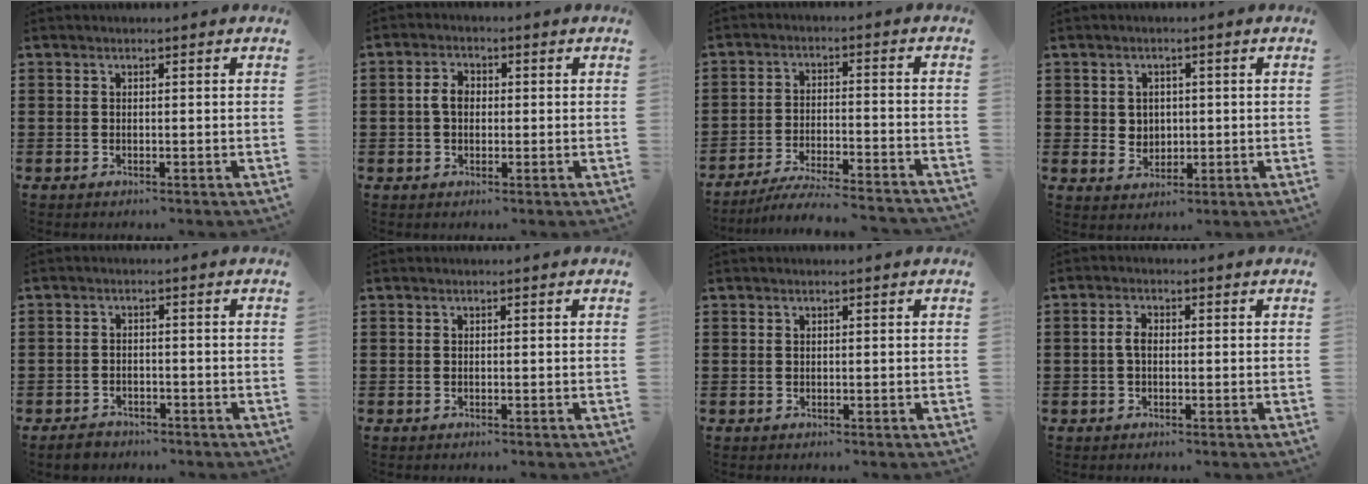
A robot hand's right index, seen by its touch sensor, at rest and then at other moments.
{"total": 3.3, "force": [0.0, 2.2, 2.4], "torque": [-0.057, 0.006, -0.005]}
{"total": 5.5, "force": [-5.3, -0.2, 1.7], "torque": [-0.036, -0.011, -0.105]}
{"total": 2.6, "force": [0.9, 2.4, 0.6], "torque": [-0.012, 0.008, 0.014]}
{"total": 2.0, "force": [-1.9, 0.5, 0.2], "torque": [-0.011, 0.001, -0.039]}
{"total": 0.0}
{"total": 0.0}
{"total": 2.4, "force": [-0.2, 1.3, 2.0], "torque": [-0.047, 0.001, -0.006]}